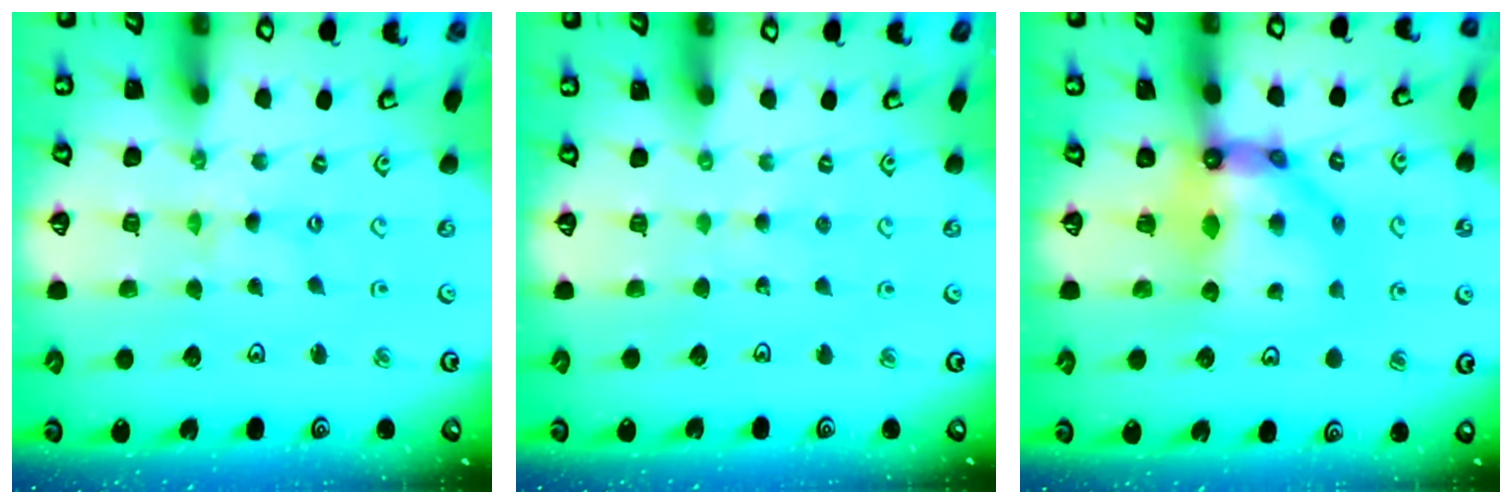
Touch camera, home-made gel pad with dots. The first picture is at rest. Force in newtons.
{"total": 2.5, "press": 2.5, "slide": 0.3}
{"total": 11.5, "press": 11.4, "slide": 1.3}